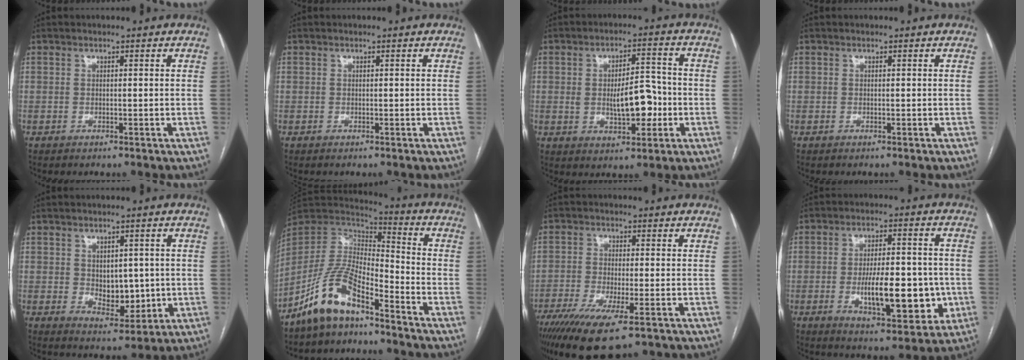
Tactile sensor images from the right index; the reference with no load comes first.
{"total": 0.0}
{"total": 8.1, "force": [-1.2, 3.3, 7.3], "torque": [-0.114, 0.011, -0.011]}
{"total": 0.0}
{"total": 6.3, "force": [0.1, 3.7, 5.0], "torque": [-0.069, -0.003, 0.018]}
{"total": 12.1, "force": [-8.8, 3.6, 7.5], "torque": [-0.163, 0.019, -0.169]}
{"total": 12.3, "force": [-8.0, 2.2, 9.0], "torque": [-0.161, -0.033, -0.132]}
{"total": 13.4, "force": [-2.5, 4.6, 12.3], "torque": [-0.188, 0.001, -0.033]}